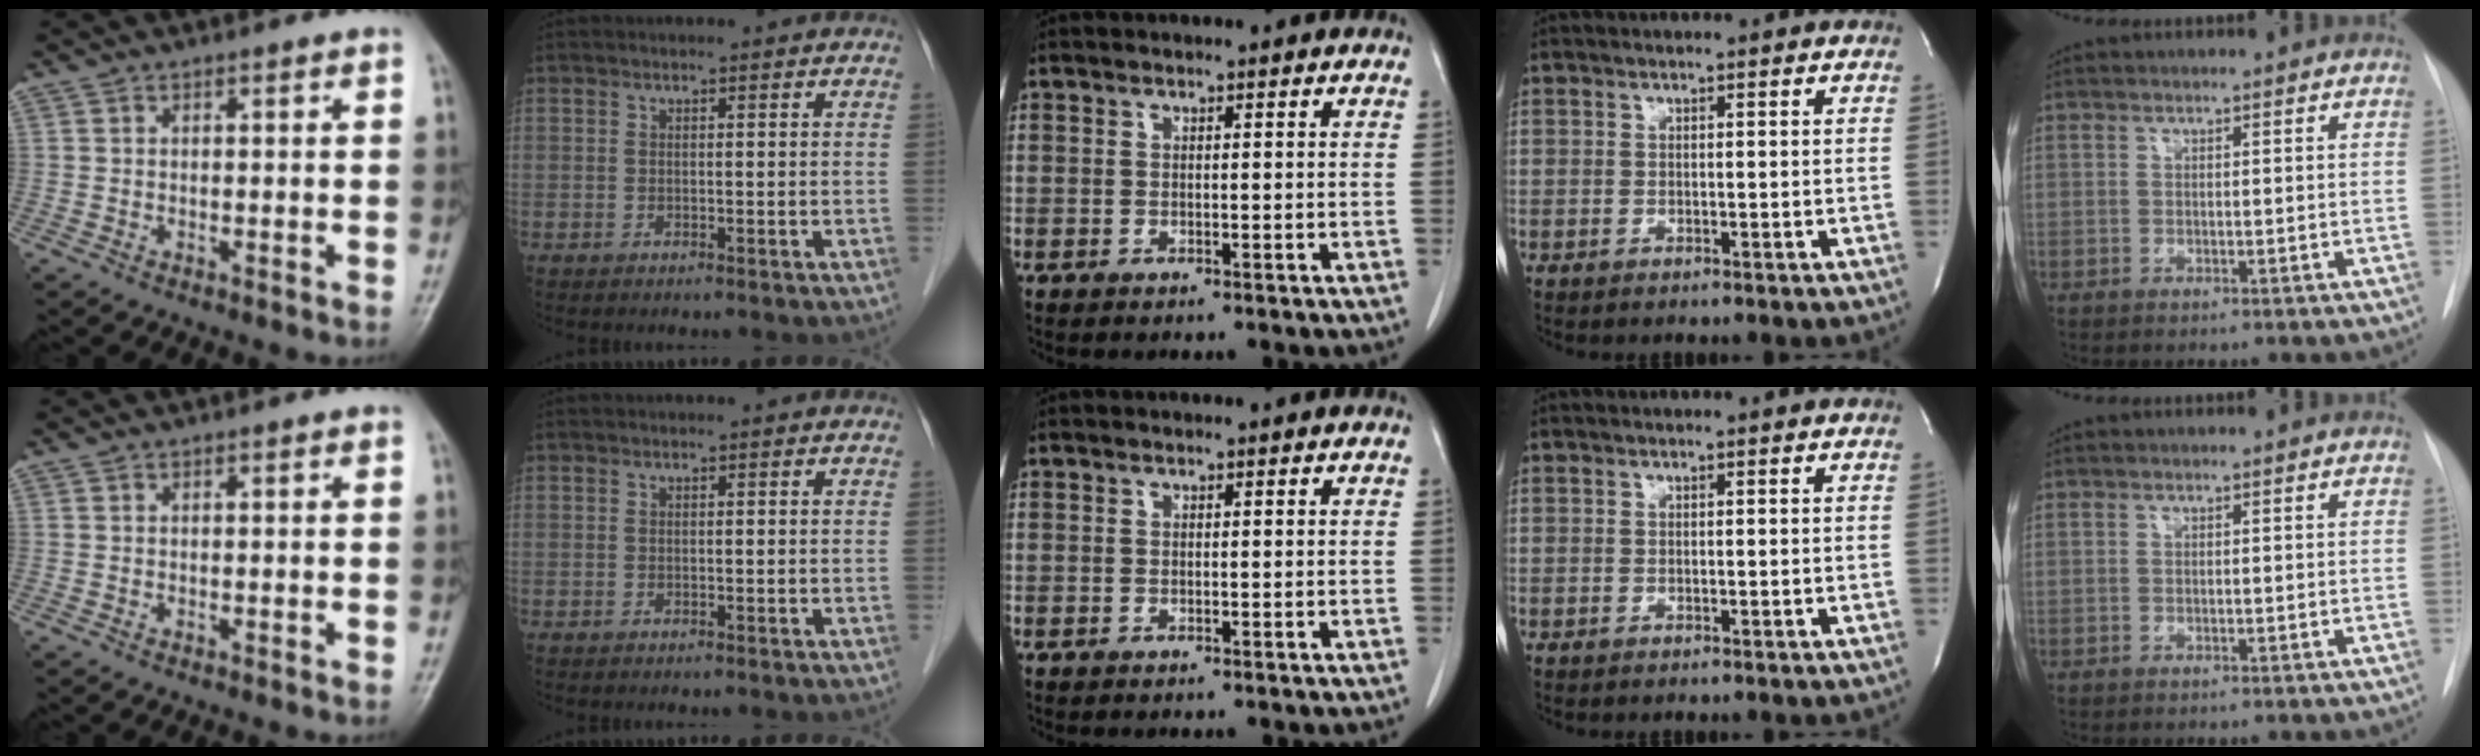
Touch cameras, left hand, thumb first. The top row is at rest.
{}